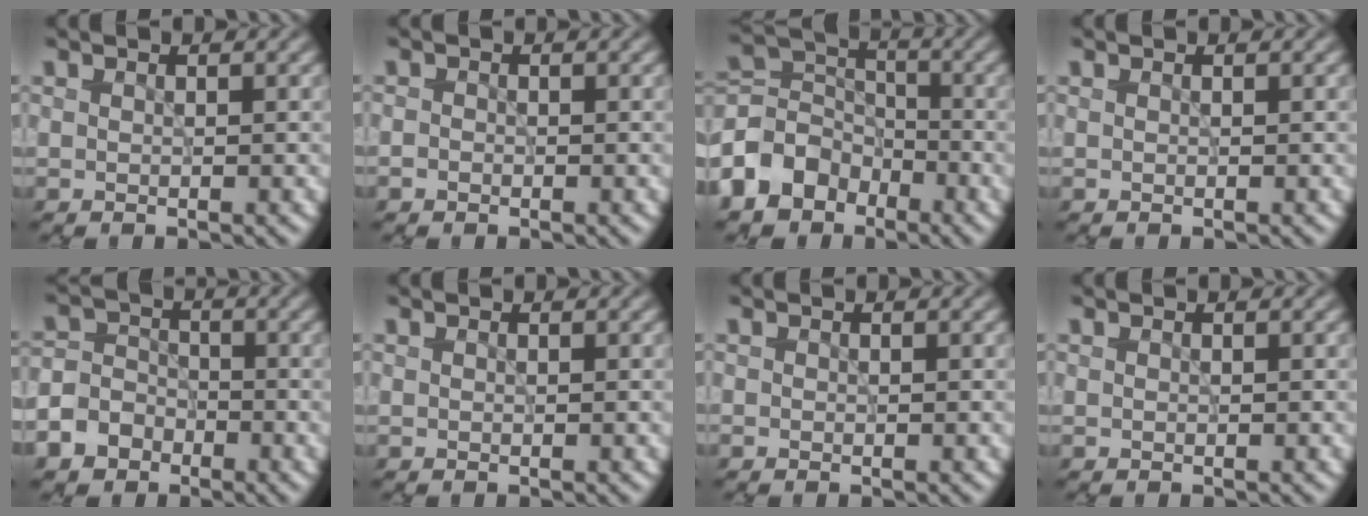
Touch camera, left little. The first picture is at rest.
{"total": 0.6, "force": [-0.3, 0.5, 0.2], "torque": [-0.003, -0.003, -0.006]}
{"total": 6.6, "force": [-3.3, 5.1, 2.7], "torque": [-0.056, 0.010, -0.087]}
{"total": 0.0}
{"total": 5.9, "force": [-3.3, 4.6, 1.8], "torque": [-0.020, -0.005, -0.072]}
{"total": 0.0}
{"total": 0.0}
{"total": 0.0}